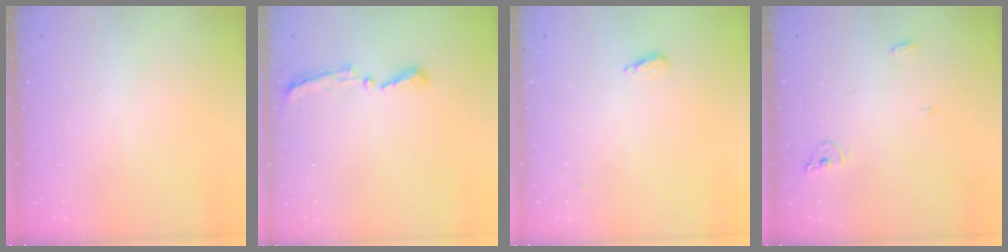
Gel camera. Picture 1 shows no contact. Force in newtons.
{"total": 5.5, "press": 5.5, "slide": 0.5}
{"total": 2.2, "press": 2.2, "slide": 0.5}
{"total": 5.6, "press": 5.5, "slide": 1.0}